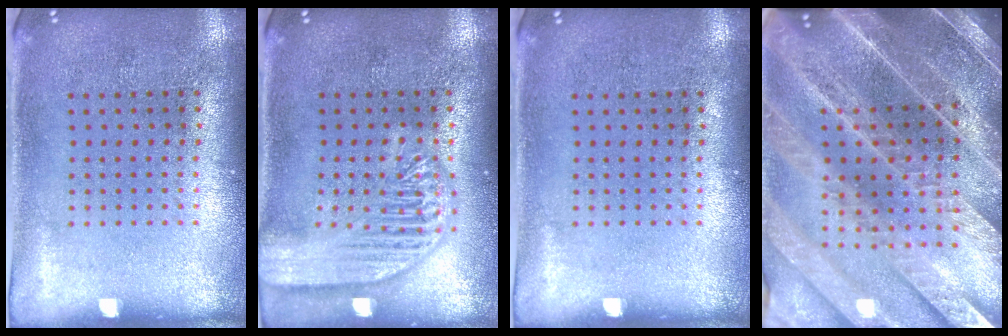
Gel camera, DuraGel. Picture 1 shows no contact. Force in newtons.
{"total": 3.5, "press": 3.5, "slide": 0.3}
{"total": 0.0}
{"total": 4.4, "press": 4.0, "slide": 2.0}